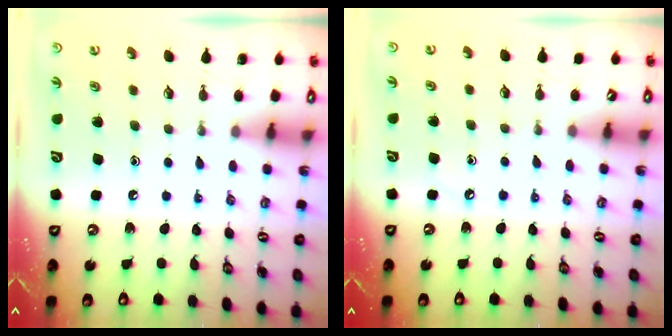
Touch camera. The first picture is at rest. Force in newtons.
{"total": 3.0, "press": 3.0, "slide": 0.4}